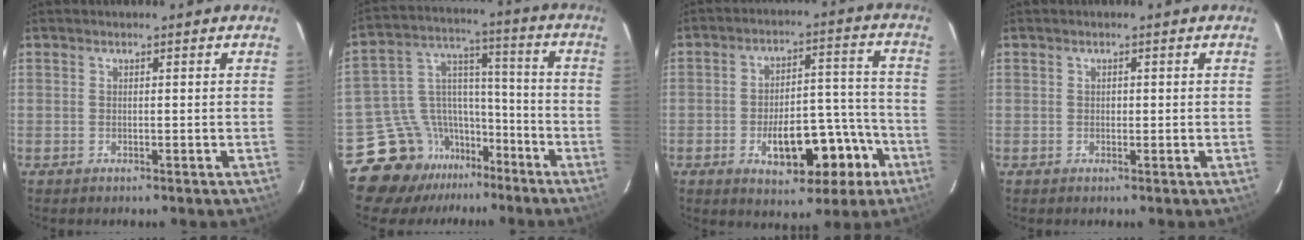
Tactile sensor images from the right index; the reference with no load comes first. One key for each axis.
{"total": 14.6, "fx": -10.1, "fy": 10.2, "fz": 2.9, "tx": -0.043, "ty": 0.101, "tz": -0.158}
{"total": 13.2, "fx": -5.7, "fy": 5.8, "fz": 10.4, "tx": -0.145, "ty": 0.030, "tz": -0.074}
{"total": 0.7, "fx": -0.1, "fy": 0.5, "fz": 0.5, "tx": -0.010, "ty": 0.001, "tz": -0.001}